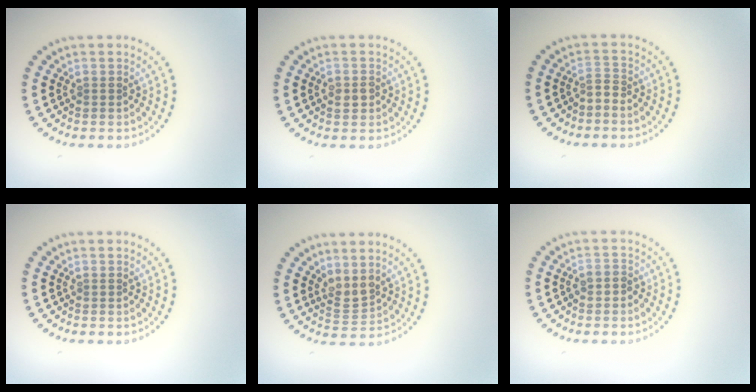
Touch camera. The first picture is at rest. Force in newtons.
{"total": 1.5, "press": 1.4, "slide": 0.5}
{"total": 1.0, "press": 0.5, "slide": 0.9}
{"total": 0.0}
{"total": 1.9, "press": 1.5, "slide": 1.2}
{"total": 1.5, "press": 1.3, "slide": 0.8}